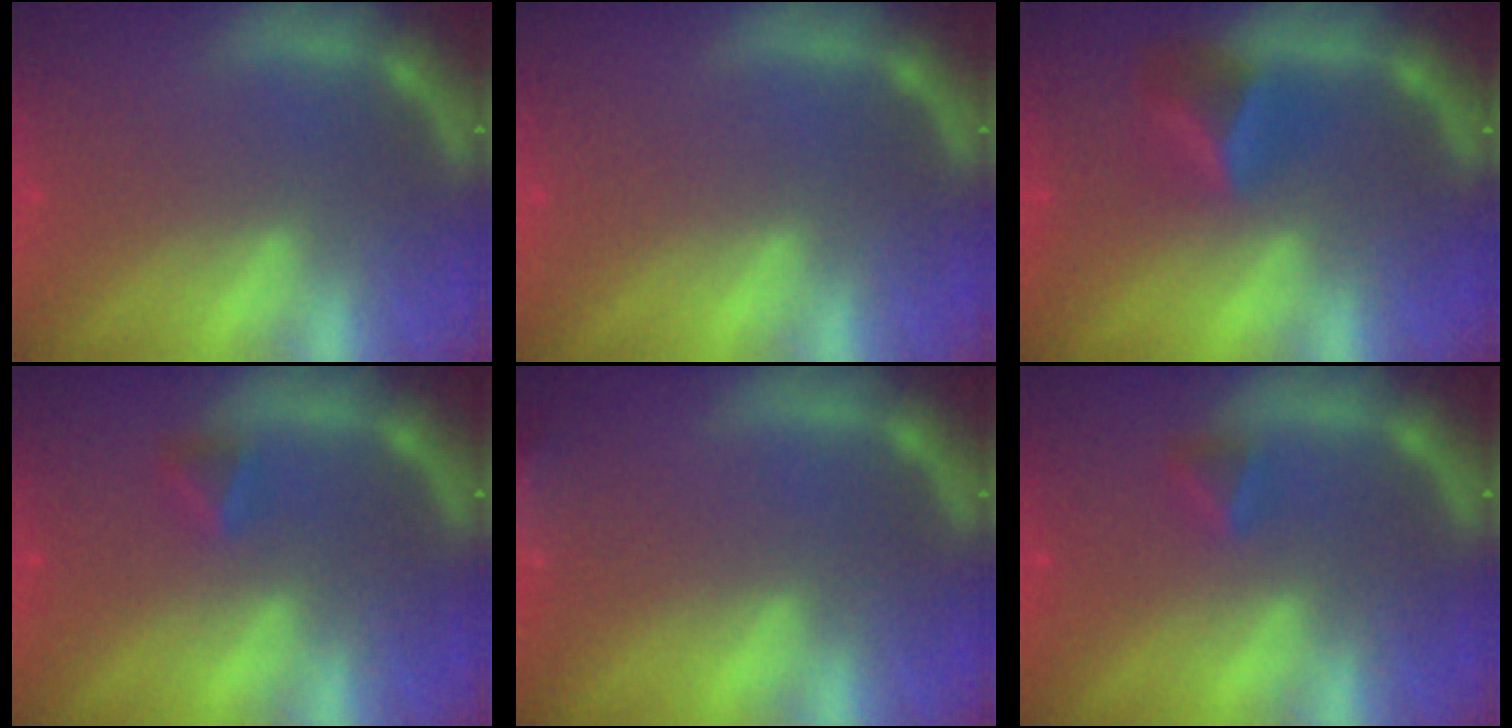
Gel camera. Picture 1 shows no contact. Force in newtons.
{"total": 0.0}
{"total": 3.4}
{"total": 1.4}
{"total": 3.4}
{"total": 1.4}